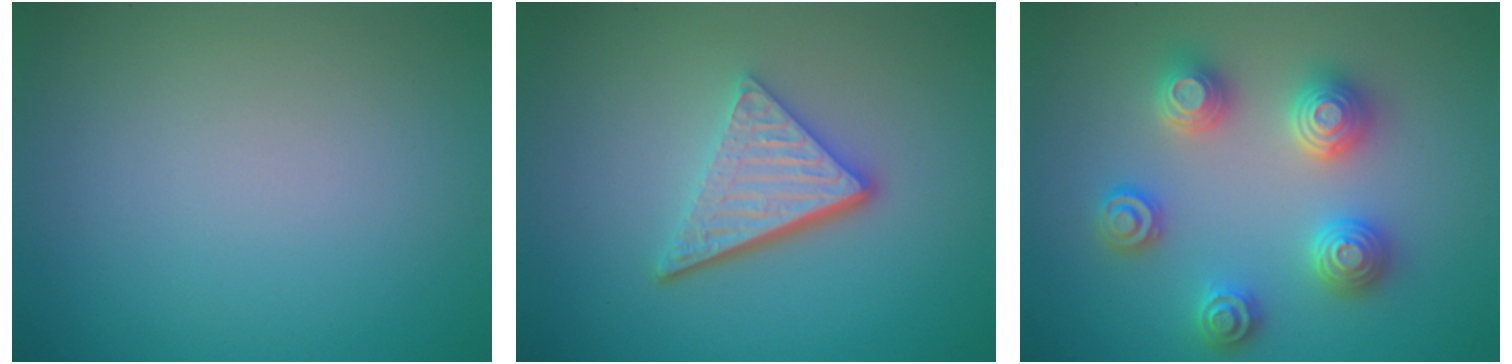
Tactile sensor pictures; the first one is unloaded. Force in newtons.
{"total": 4.8, "press": 3.4, "slide": 3.4}
{"total": 4.8, "press": 4.7, "slide": 0.6}